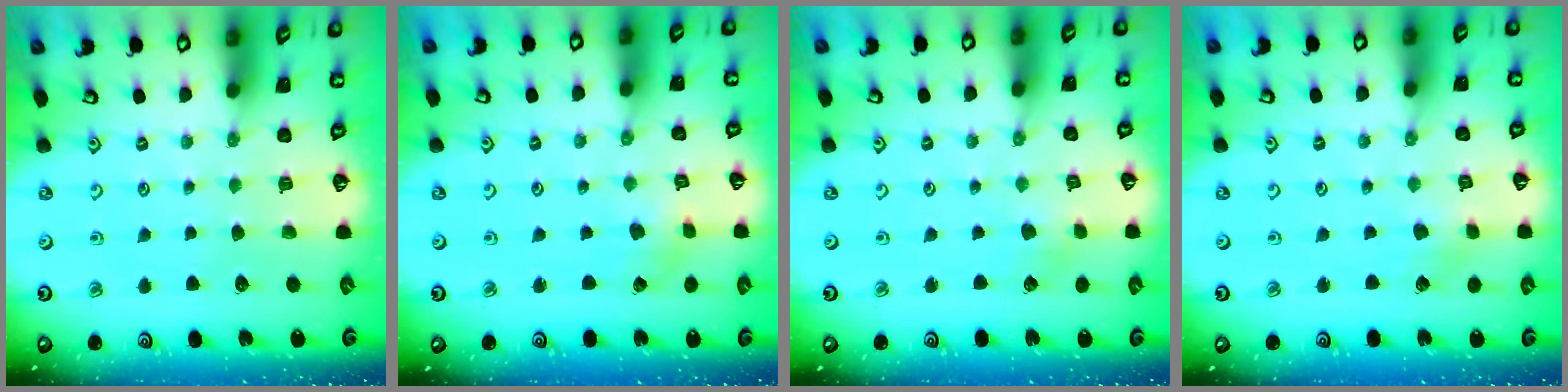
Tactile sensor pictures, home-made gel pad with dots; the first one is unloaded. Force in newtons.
{"total": 0.9, "press": 0.9, "slide": 0.2}
{"total": 1.5, "press": 1.5, "slide": 0.2}
{"total": 2.5, "press": 2.4, "slide": 0.3}